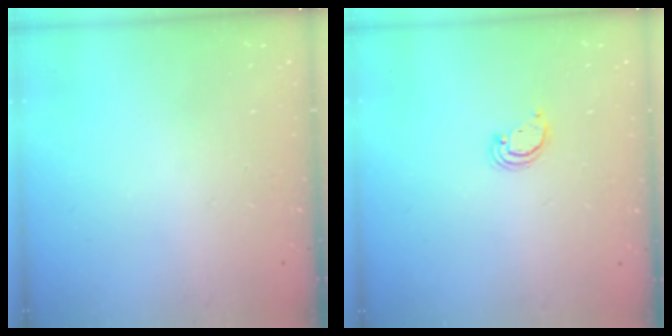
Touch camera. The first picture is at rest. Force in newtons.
{"total": 2.4, "press": 2.4, "slide": 0.2}